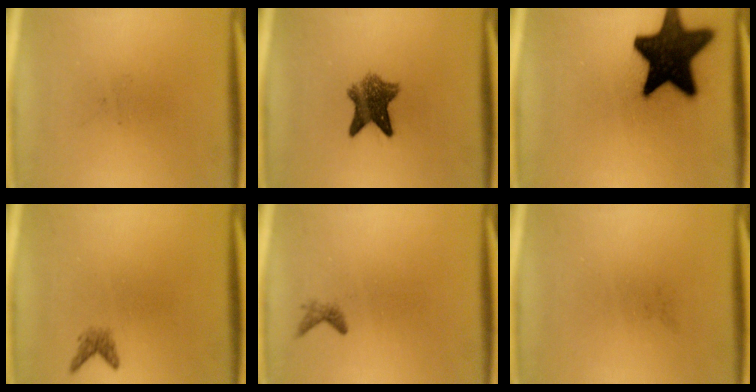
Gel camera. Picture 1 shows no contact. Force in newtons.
{"total": 6.9}
{"total": 19.8}
{"total": 1.4}
{"total": 0.9}
{"total": 0.0}